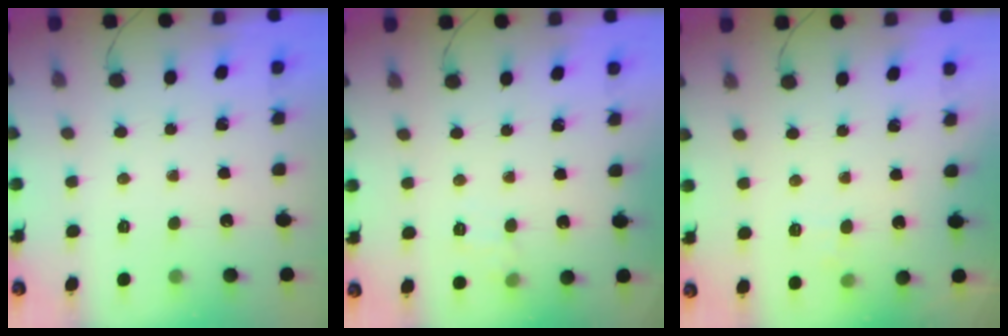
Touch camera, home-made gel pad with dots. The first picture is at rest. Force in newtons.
{"total": 7.1, "press": 6.9, "slide": 1.7}
{"total": 3.9, "press": 3.4, "slide": 1.9}